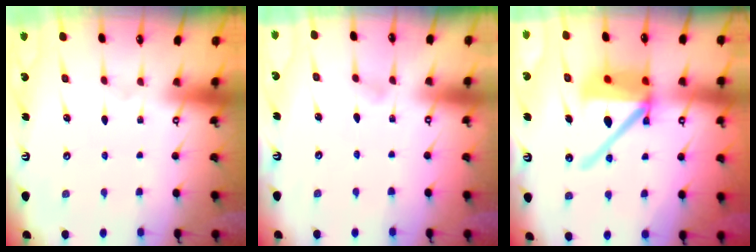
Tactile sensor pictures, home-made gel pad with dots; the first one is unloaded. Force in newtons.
{"total": 3.5, "press": 3.5, "slide": 0.4}
{"total": 16.6, "press": 16.5, "slide": 2.1}